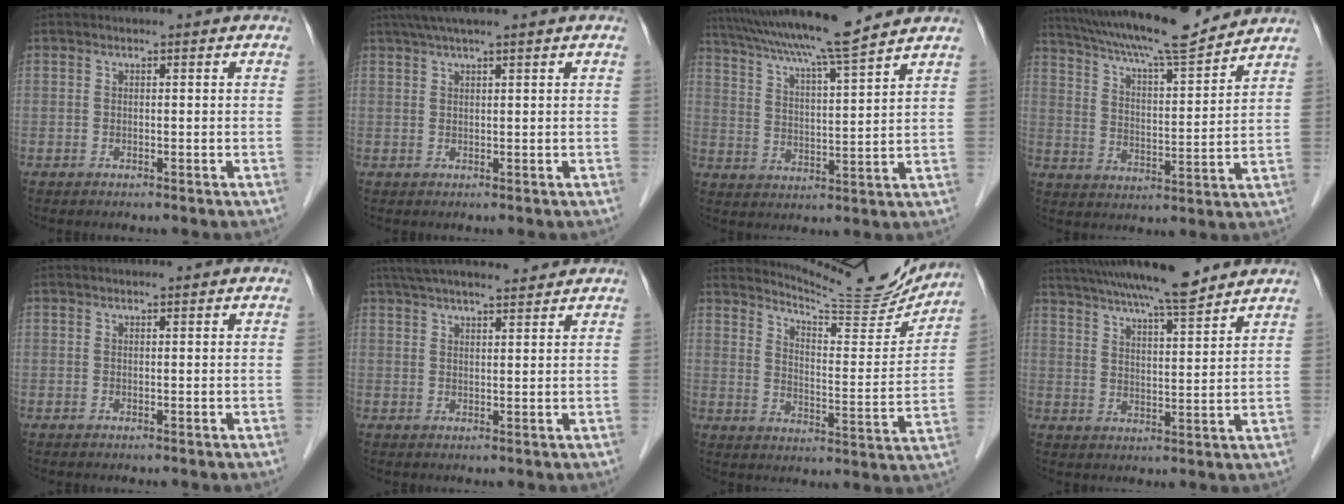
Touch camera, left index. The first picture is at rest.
{"total": 5.3, "force": [4.2, -0.6, 3.3], "torque": [-0.053, 0.034, 0.072]}
{"total": 15.2, "force": [13.2, -0.7, 7.5], "torque": [-0.135, 0.011, 0.204]}
{"total": 16.9, "force": [15.3, 1.1, 7.2], "torque": [-0.129, 0.009, 0.236]}
{"total": 0.6, "force": [0.5, 0.0, 0.3], "torque": [-0.005, 0.008, 0.009]}
{"total": 12.5, "force": [11.1, 1.7, 5.6], "torque": [-0.091, 0.034, 0.164]}
{"total": 14.5, "force": [14.3, 0.6, 2.3], "torque": [-0.041, -0.054, 0.191]}
{"total": 15.9, "force": [14.0, 0.7, 7.5], "torque": [-0.128, 0.018, 0.213]}